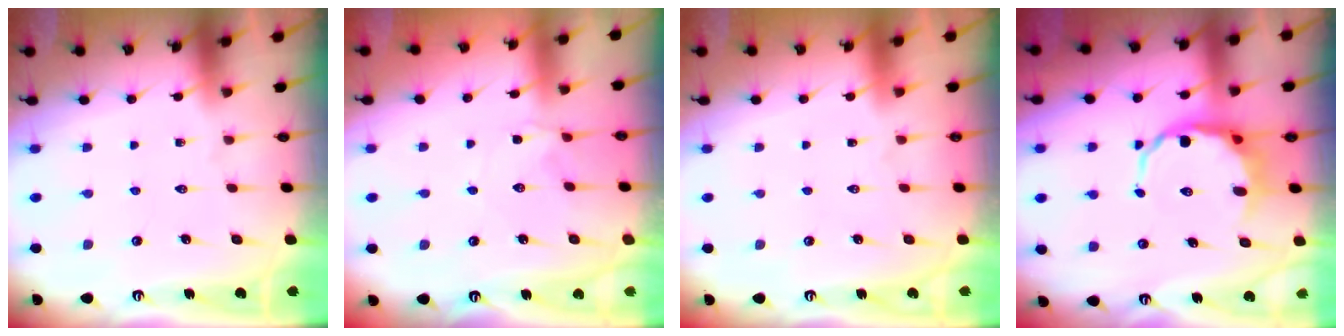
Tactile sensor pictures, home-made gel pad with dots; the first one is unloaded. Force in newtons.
{"total": 1.8, "press": 1.8, "slide": 0.3}
{"total": 1.6, "press": 1.6, "slide": 0.1}
{"total": 10.1, "press": 9.8, "slide": 2.5}